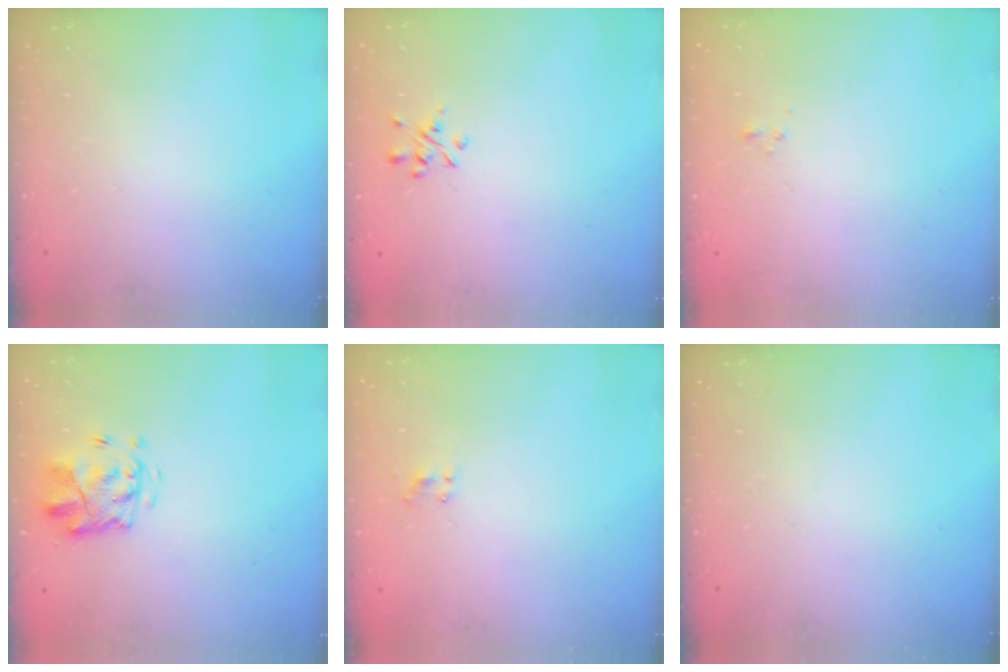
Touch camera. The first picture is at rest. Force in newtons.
{"total": 1.8, "press": 1.6, "slide": 0.7}
{"total": 1.0, "press": 0.9, "slide": 0.4}
{"total": 3.9, "press": 3.5, "slide": 1.8}
{"total": 1.5, "press": 1.3, "slide": 0.8}
{"total": 0.0}